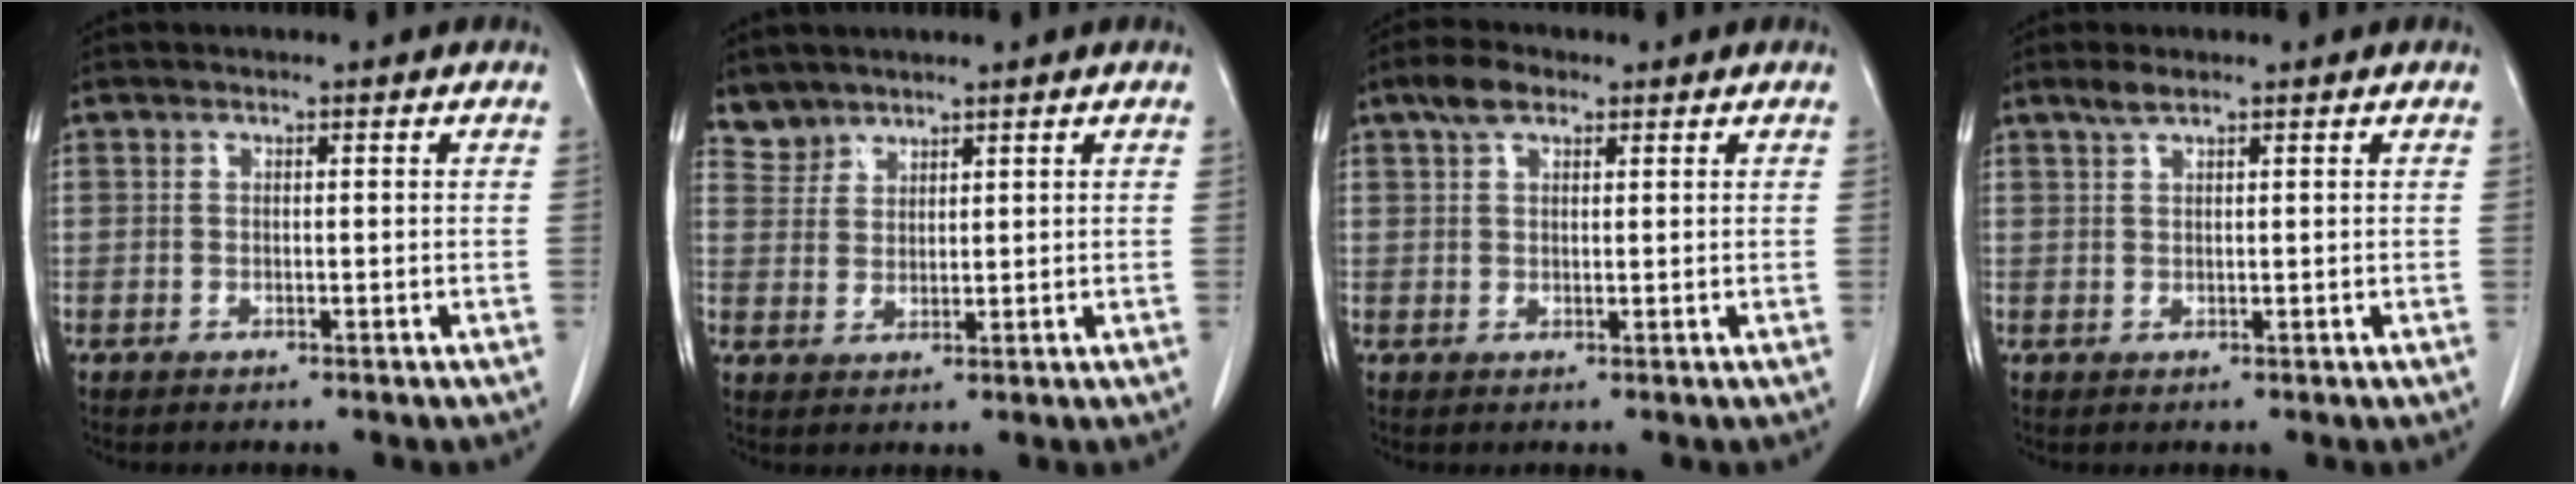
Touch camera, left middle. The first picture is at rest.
{"total": 3.0, "force": [2.7, 1.1, -0.5], "torque": [0.015, 0.007, 0.055]}
{"total": 3.7, "force": [2.3, 1.7, 2.3], "torque": [-0.050, 0.013, 0.044]}
{"total": 1.7, "force": [1.3, 0.2, 1.0], "torque": [-0.026, 0.005, 0.029]}